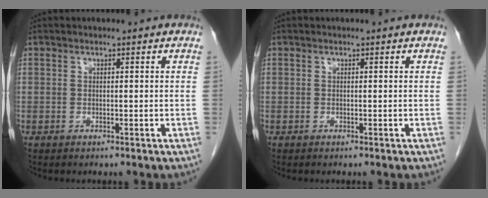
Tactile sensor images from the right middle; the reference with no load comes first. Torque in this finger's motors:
{"motor_torque": [0.43, 0.04, 0.00, 0.01]}